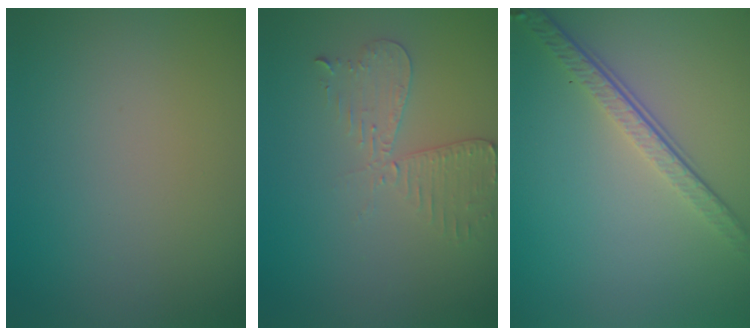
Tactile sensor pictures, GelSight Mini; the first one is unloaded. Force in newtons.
{"total": 2.7, "press": 2.4, "slide": 1.1}
{"total": 4.1, "press": 2.8, "slide": 2.9}